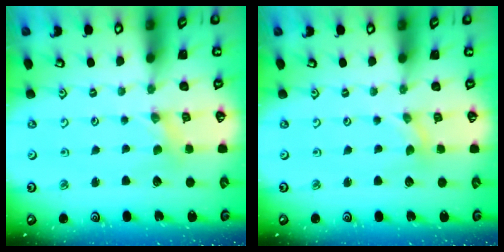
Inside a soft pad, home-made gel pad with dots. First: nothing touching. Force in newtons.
{"total": 0.0}